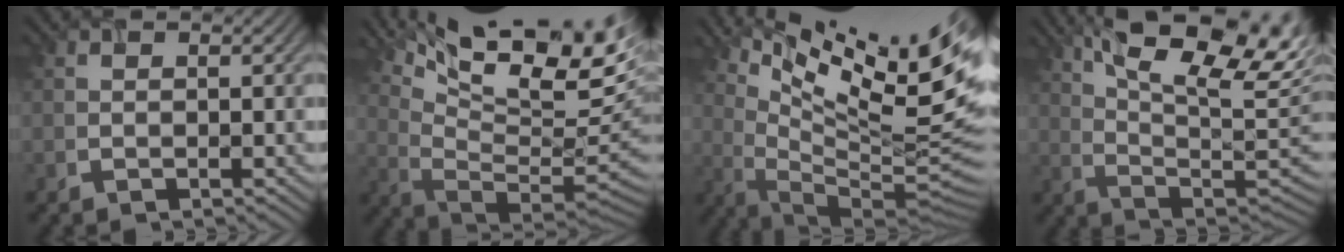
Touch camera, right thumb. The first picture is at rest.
{"total": 15.5, "force": [9.0, 4.1, 11.9], "torque": [-0.194, 0.001, 0.148]}
{"total": 15.1, "force": [8.3, 3.5, 12.2], "torque": [-0.185, -0.009, 0.138]}
{"total": 16.5, "force": [7.7, 6.7, 13.0], "torque": [-0.221, 0.015, 0.117]}